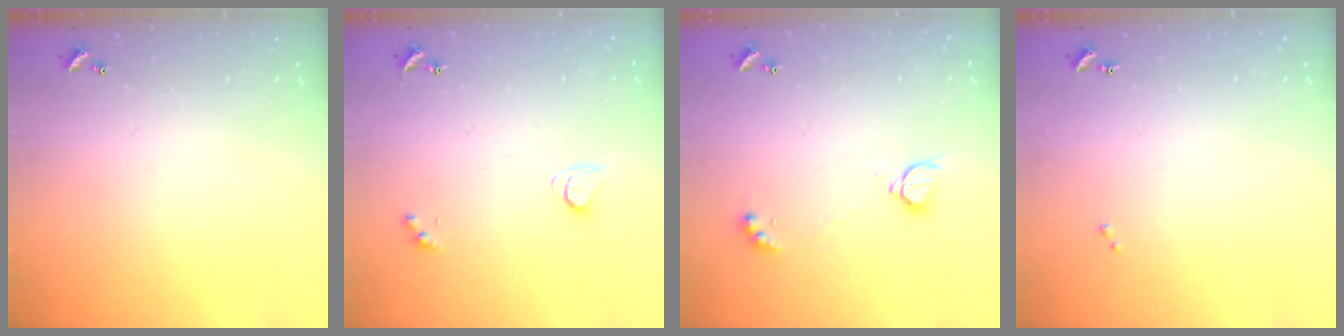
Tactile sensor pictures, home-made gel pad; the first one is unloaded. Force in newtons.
{"total": 2.1, "press": 2.0, "slide": 0.7}
{"total": 2.3, "press": 2.3, "slide": 0.3}
{"total": 0.0}